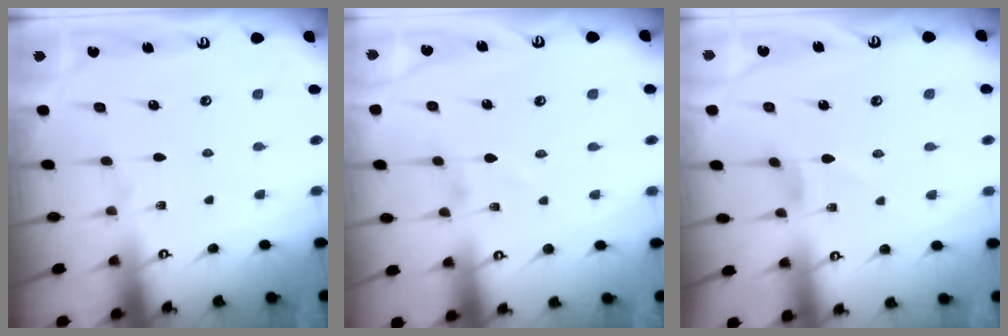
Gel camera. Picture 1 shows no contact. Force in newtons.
{"total": 1.0, "press": 1.0, "slide": 0.1}
{"total": 1.1, "press": 1.0, "slide": 0.3}